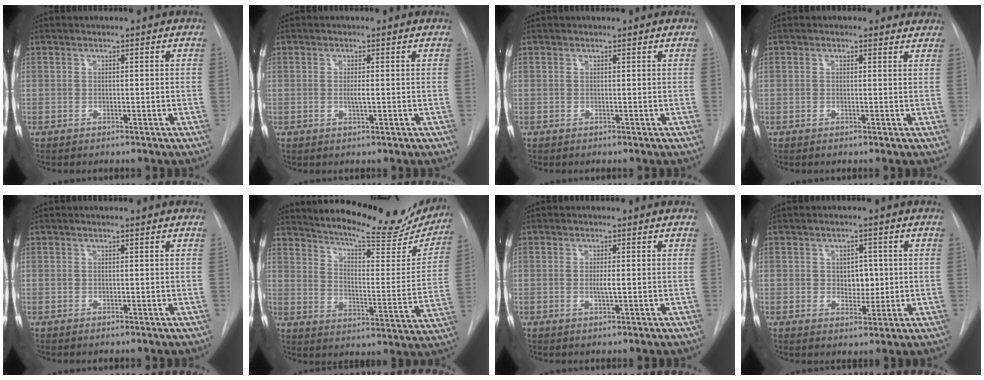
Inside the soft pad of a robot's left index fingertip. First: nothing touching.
{"total": 1.4, "force": [0.0, 0.1, 1.4], "torque": [-0.030, -0.001, 0.000]}
{"total": 0.8, "force": [0.8, 0.1, 0.1], "torque": [-0.008, 0.006, 0.011]}
{"total": 2.5, "force": [2.1, 1.3, 0.3], "torque": [0.004, 0.002, 0.009]}
{"total": 1.1, "force": [0.9, 0.0, 0.6], "torque": [-0.009, 0.010, 0.013]}
{"total": 24.3, "force": [21.6, 5.0, 9.9], "torque": [-0.146, -0.053, 0.276]}
{"total": 1.5, "force": [0.0, 0.1, 1.5], "torque": [-0.032, -0.002, 0.000]}
{"total": 3.7, "force": [0.5, 2.6, 2.6], "torque": [-0.030, 0.002, 0.012]}